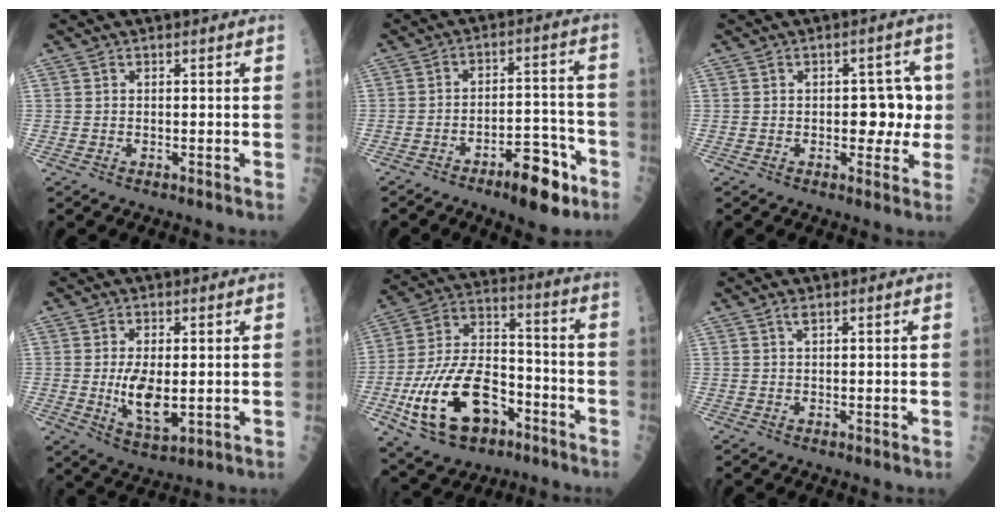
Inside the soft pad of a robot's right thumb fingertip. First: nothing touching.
{"total": 10.8, "force": [-6.2, 4.1, 7.9], "torque": [-0.091, 0.045, -0.091]}
{"total": 6.1, "force": [-0.1, 3.8, 4.8], "torque": [-0.023, 0.011, -0.001]}
{"total": 8.2, "force": [-0.2, 3.8, 7.3], "torque": [-0.123, -0.019, 0.008]}
{"total": 21.8, "force": [-8.9, 12.4, 15.6], "torque": [-0.276, 0.058, -0.144]}
{"total": 0.8, "force": [0.6, 0.1, 0.6], "torque": [-0.009, 0.004, 0.012]}